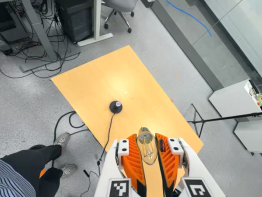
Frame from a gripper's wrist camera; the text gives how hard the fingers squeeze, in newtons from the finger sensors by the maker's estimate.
{"total": 22.2, "left": 25.8, "right": 18.5}